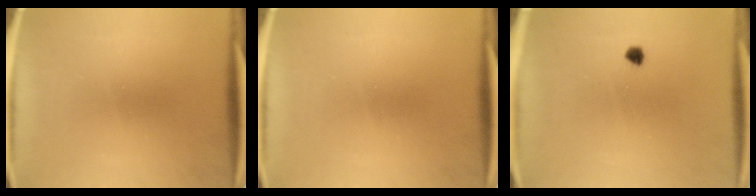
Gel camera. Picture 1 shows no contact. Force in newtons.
{"total": 0.0}
{"total": 1.3}